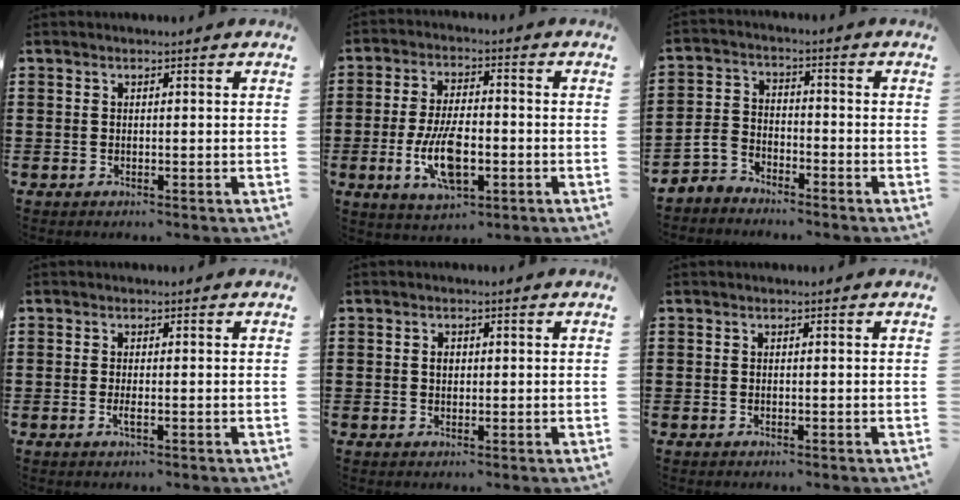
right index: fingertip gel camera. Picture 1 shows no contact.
{"total": 9.5, "force": [-2.5, 4.1, 8.3], "torque": [-0.168, -0.010, -0.046]}
{"total": 3.3, "force": [-3.0, 1.4, 0.4], "torque": [-0.029, -0.003, -0.068]}
{"total": 1.3, "force": [-0.4, 0.2, 1.2], "torque": [-0.029, -0.007, -0.009]}
{"total": 1.3, "force": [0.2, 0.9, 0.9], "torque": [-0.019, 0.007, 0.003]}
{"total": 0.0}